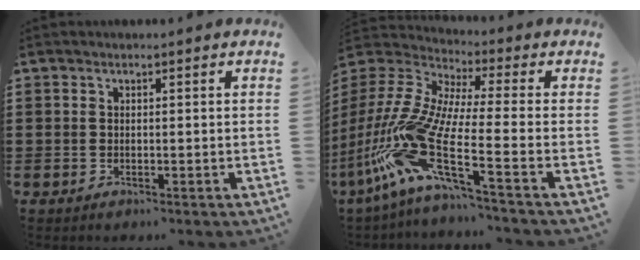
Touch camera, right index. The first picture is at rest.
{"total": 14.2, "force": [-6.5, 3.6, 12.1], "torque": [-0.302, -0.025, -0.135]}